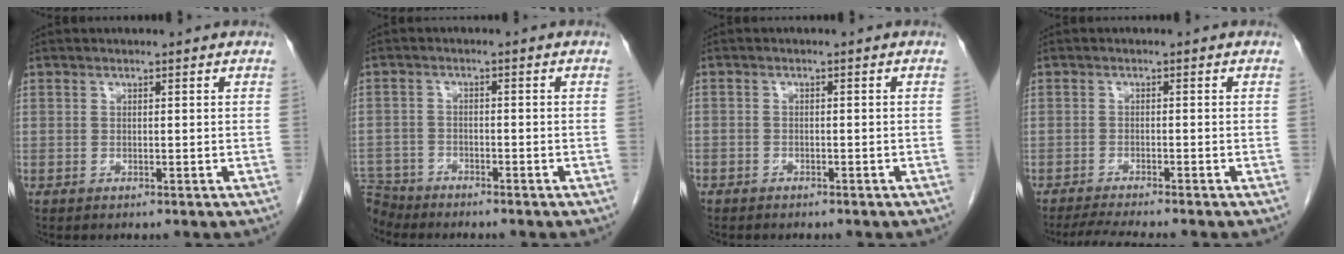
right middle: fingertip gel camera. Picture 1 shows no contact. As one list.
[{"total": 5.7, "force": [-5.5, 1.7, -0.1], "torque": [0.003, -0.004, -0.103]}, {"total": 1.9, "force": [-1.5, 1.1, 0.4], "torque": [-0.008, 0.003, -0.018]}, {"total": 5.4, "force": [-4.9, -0.5, 2.4], "torque": [-0.038, -0.016, -0.080]}]